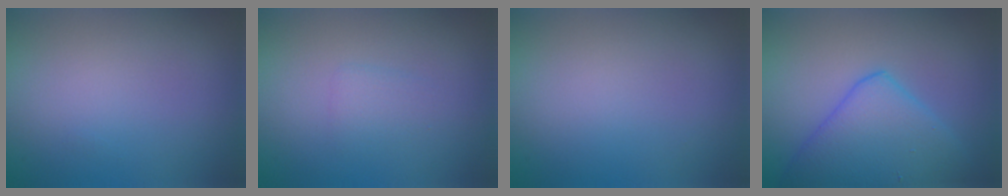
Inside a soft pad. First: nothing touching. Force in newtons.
{"total": 1.2, "press": 1.2, "slide": 0.1}
{"total": 0.0}
{"total": 6.6, "press": 6.6, "slide": 0.3}